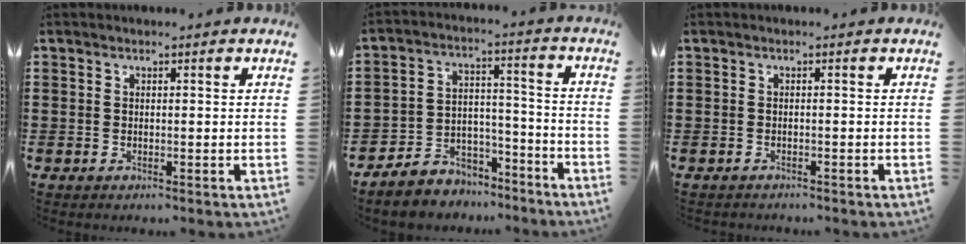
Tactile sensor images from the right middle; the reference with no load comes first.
{"total": 5.0, "force": [-4.4, 2.4, -0.3], "torque": [-0.008, 0.010, -0.092]}
{"total": 0.5, "force": [-0.5, 0.0, 0.0], "torque": [-0.003, -0.001, -0.011]}